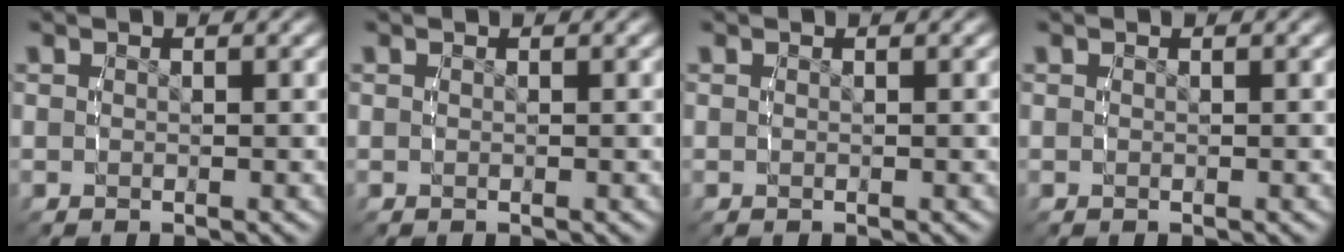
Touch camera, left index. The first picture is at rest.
{"total": 0.0}
{"total": 0.0}
{"total": 0.0}